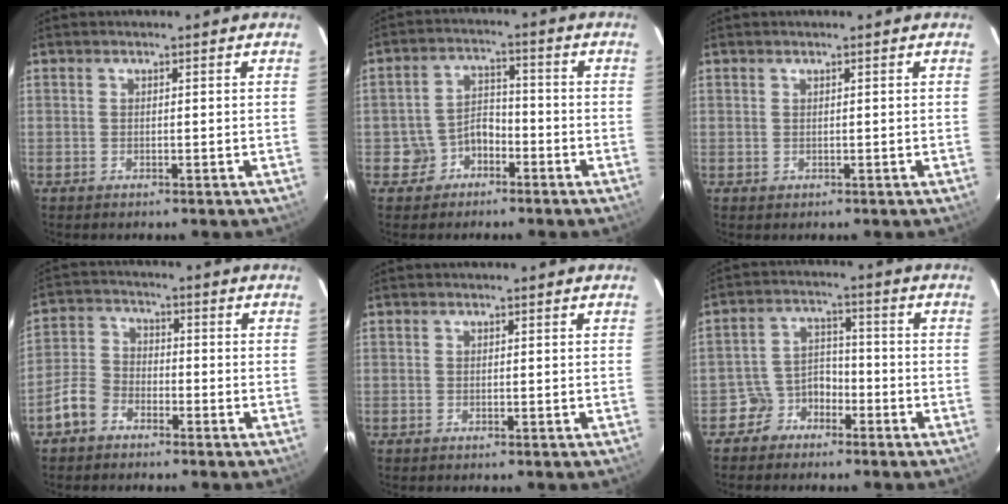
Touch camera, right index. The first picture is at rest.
{"total": 5.4, "force": [-3.0, 4.3, 1.4], "torque": [-0.037, 0.024, -0.042]}
{"total": 0.7, "force": [0.2, 0.7, 0.0], "torque": [0.005, 0.004, 0.003]}
{"total": 6.1, "force": [-3.9, 4.1, 2.2], "torque": [-0.055, 0.022, -0.079]}
{"total": 0.0}
{"total": 5.4, "force": [-3.8, 3.9, 0.5], "torque": [-0.014, 0.028, -0.069]}